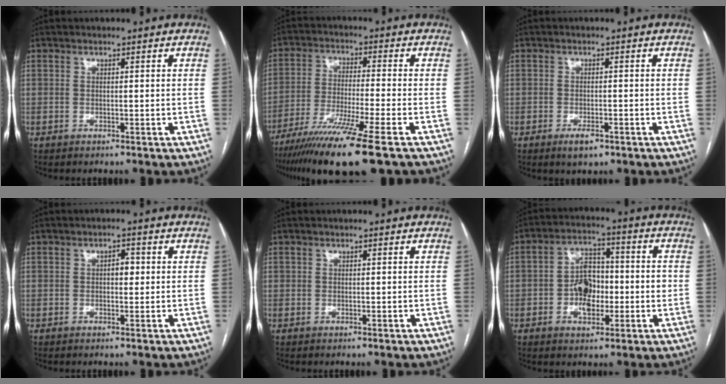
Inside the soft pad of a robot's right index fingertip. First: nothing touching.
{"total": 14.0, "force": [-9.7, -1.2, 10.1], "torque": [-0.190, -0.043, -0.165]}
{"total": 2.6, "force": [-1.6, 1.1, 1.7], "torque": [-0.030, -0.001, -0.021]}
{"total": 2.0, "force": [0.1, 1.1, 1.7], "torque": [-0.022, 0.007, 0.000]}
{"total": 0.0}
{"total": 7.9, "force": [-1.6, 4.8, 6.1], "torque": [-0.107, 0.025, -0.025]}